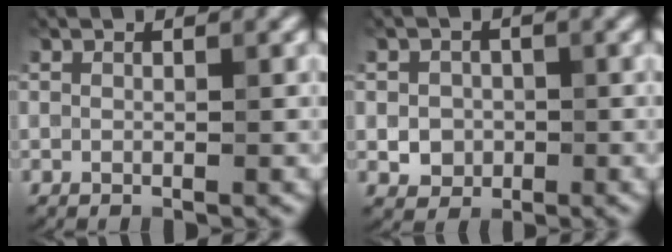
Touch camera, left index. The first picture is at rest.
{"total": 2.4, "force": [-0.3, 2.1, 1.0], "torque": [-0.013, -0.005, -0.007]}